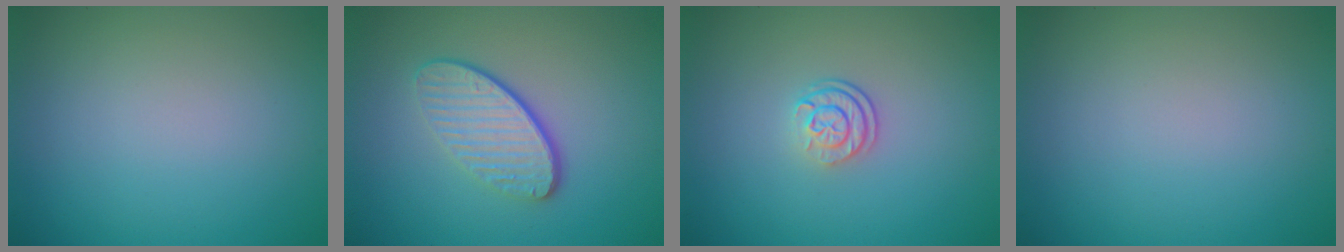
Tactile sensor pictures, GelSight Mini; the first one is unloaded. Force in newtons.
{"total": 4.0, "press": 3.0, "slide": 2.7}
{"total": 2.4, "press": 1.7, "slide": 1.7}
{"total": 0.0}